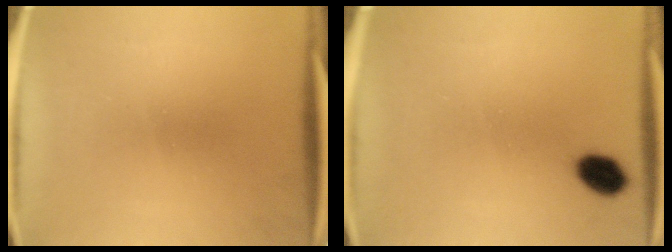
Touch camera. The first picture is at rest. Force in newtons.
{"total": 5.2}